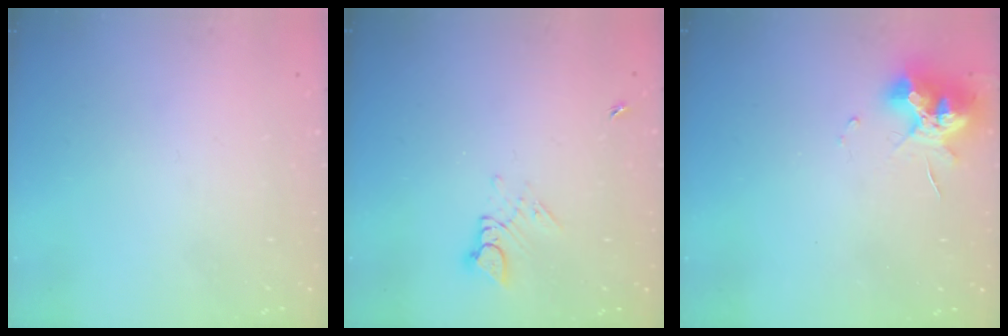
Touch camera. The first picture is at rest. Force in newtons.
{"total": 3.7, "press": 3.6, "slide": 0.6}
{"total": 11.3, "press": 11.2, "slide": 0.8}